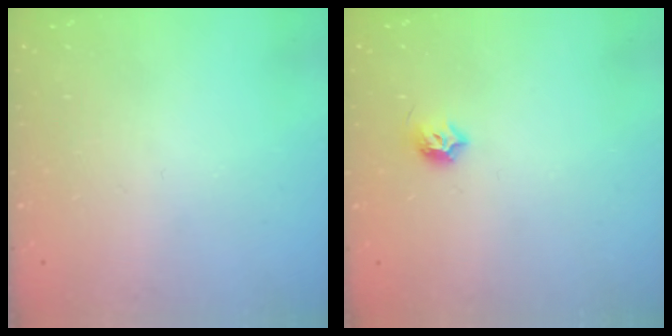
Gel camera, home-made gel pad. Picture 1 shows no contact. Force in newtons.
{"total": 5.9, "press": 5.8, "slide": 0.9}